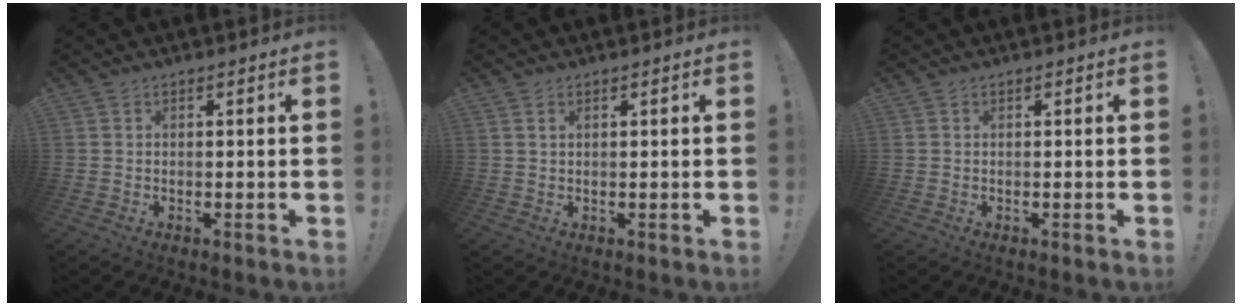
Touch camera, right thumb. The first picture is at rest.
{"total": 1.3, "force": [0.7, 0.5, 1.0], "torque": [-0.016, -0.001, 0.012]}
{"total": 0.0}